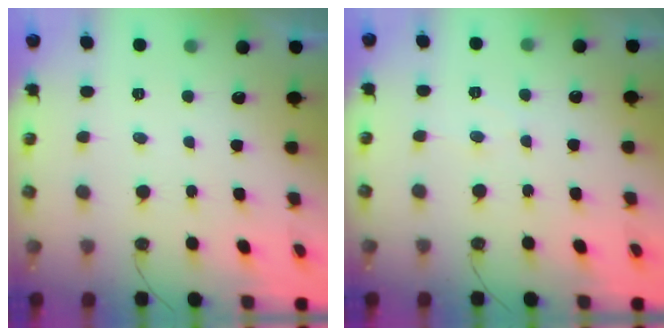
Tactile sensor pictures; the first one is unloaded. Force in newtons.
{"total": 3.4, "press": 3.4, "slide": 0.5}